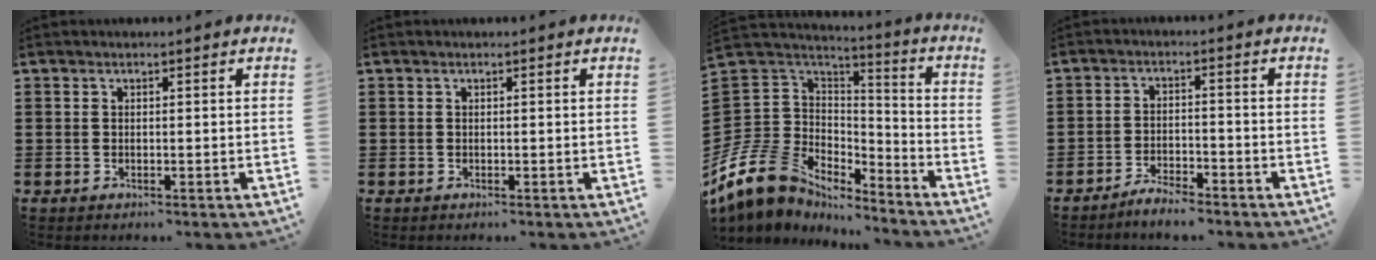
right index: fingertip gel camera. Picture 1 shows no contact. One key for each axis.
{"total": 0.0}
{"total": 11.3, "fx": -7.5, "fy": 7.7, "fz": 3.4, "tx": -0.124, "ty": 0.003, "tz": -0.149}
{"total": 3.4, "fx": -3.3, "fy": 0.2, "fz": 0.2, "tx": -0.010, "ty": 0.005, "tz": -0.069}